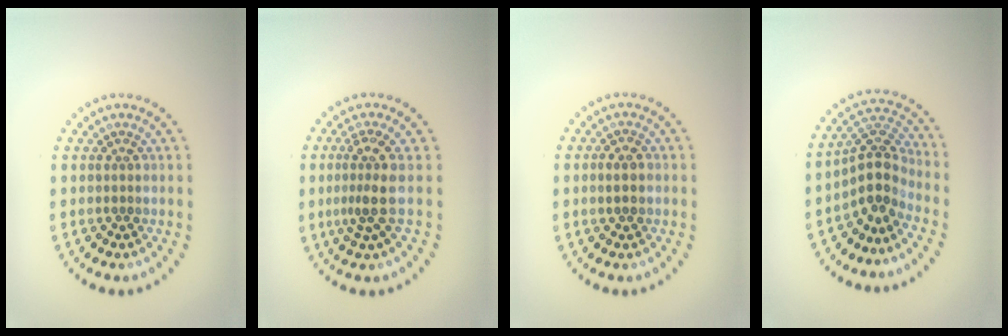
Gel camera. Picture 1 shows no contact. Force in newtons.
{"total": 2.9, "press": 2.1, "slide": 2.0}
{"total": 1.3, "press": 1.3, "slide": 0.3}
{"total": 3.7, "press": 2.8, "slide": 2.5}